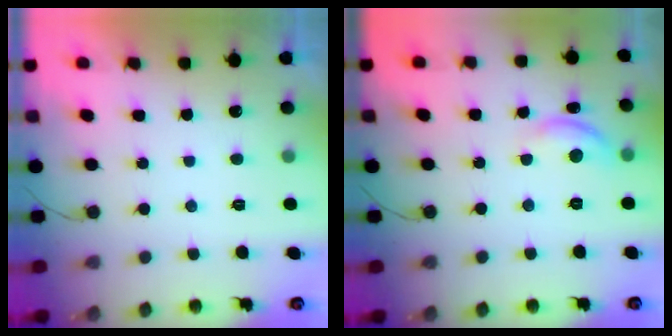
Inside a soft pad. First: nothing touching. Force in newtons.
{"total": 9.0, "press": 9.0, "slide": 0.6}